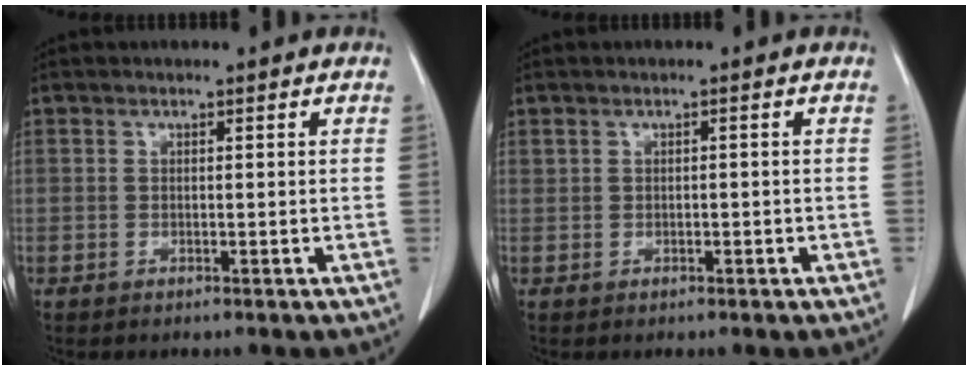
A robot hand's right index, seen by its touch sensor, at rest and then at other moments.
{"total": 0.7, "force": [-0.1, 0.4, 0.5], "torque": [-0.013, 0.003, 0.000]}